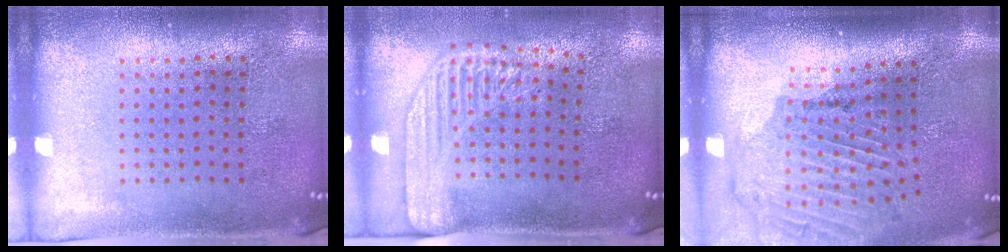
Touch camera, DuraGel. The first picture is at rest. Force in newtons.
{"total": 2.2, "press": 1.8, "slide": 1.3}
{"total": 2.0, "press": 1.9, "slide": 0.6}